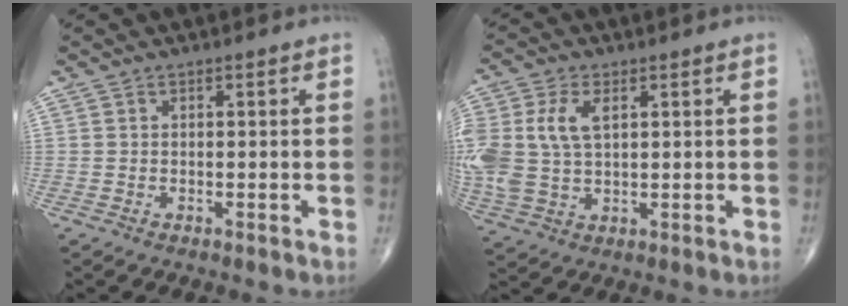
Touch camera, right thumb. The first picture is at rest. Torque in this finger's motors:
{"motor_torque": [0.20, 0.20, 1.30, 0.29, 0.28]}